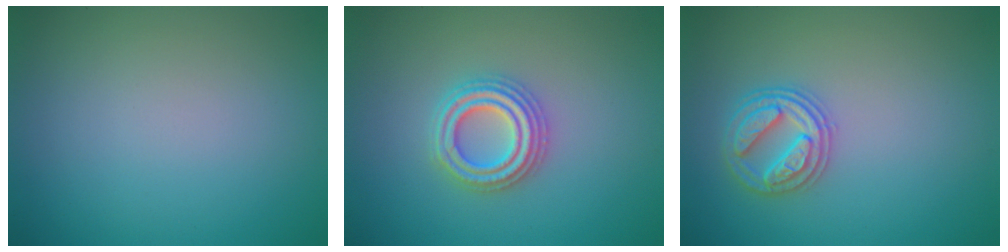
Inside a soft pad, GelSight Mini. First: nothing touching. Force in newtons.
{"total": 4.1, "press": 4.0, "slide": 0.8}
{"total": 2.9, "press": 2.9, "slide": 0.4}